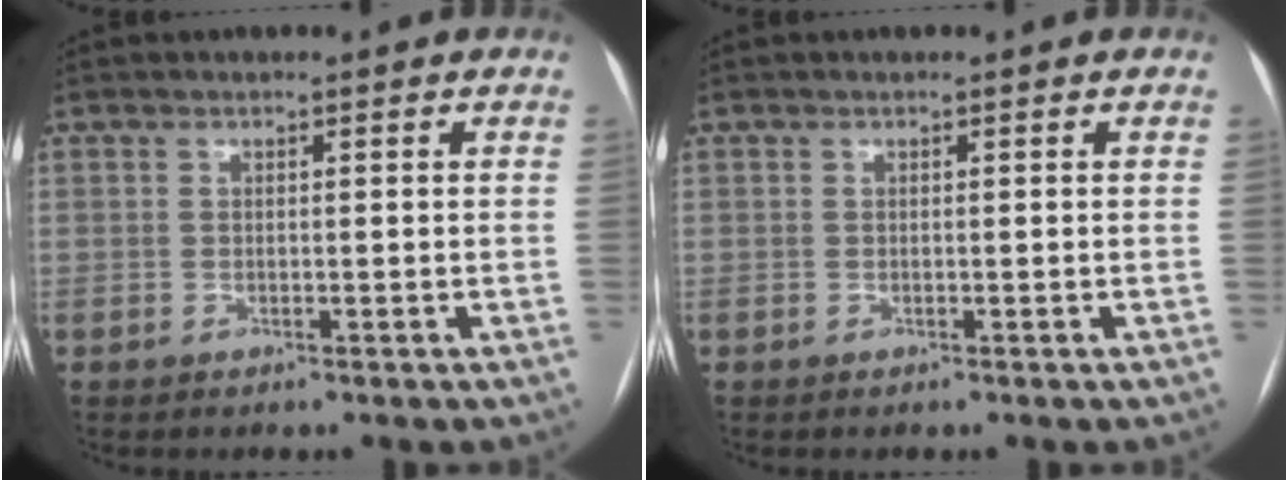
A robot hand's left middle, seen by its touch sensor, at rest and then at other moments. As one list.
[{"total": 0.0}]